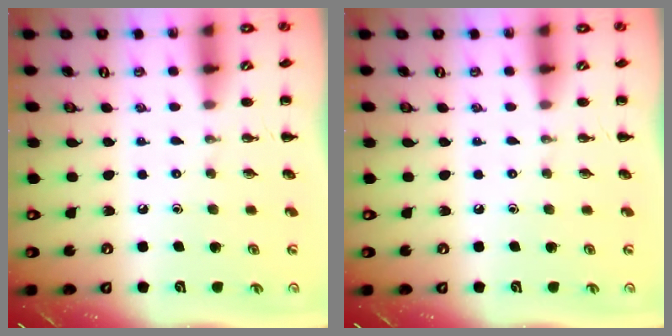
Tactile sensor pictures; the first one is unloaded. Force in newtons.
{"total": 0.0}